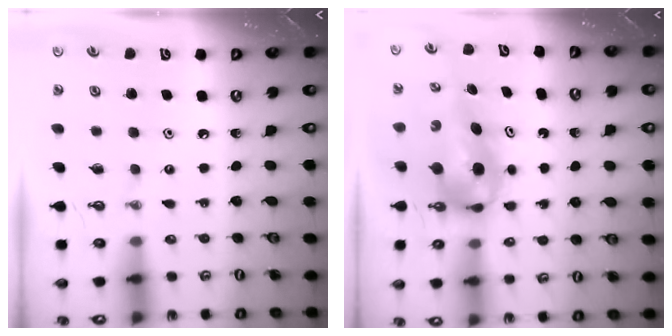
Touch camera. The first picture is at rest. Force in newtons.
{"total": 6.8, "press": 6.5, "slide": 2.3}